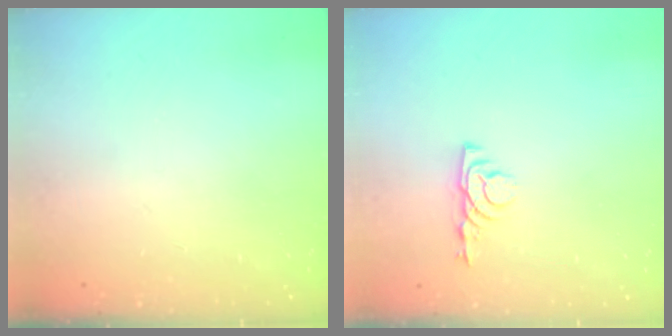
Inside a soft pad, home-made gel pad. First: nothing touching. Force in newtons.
{"total": 3.7, "press": 3.7, "slide": 0.6}